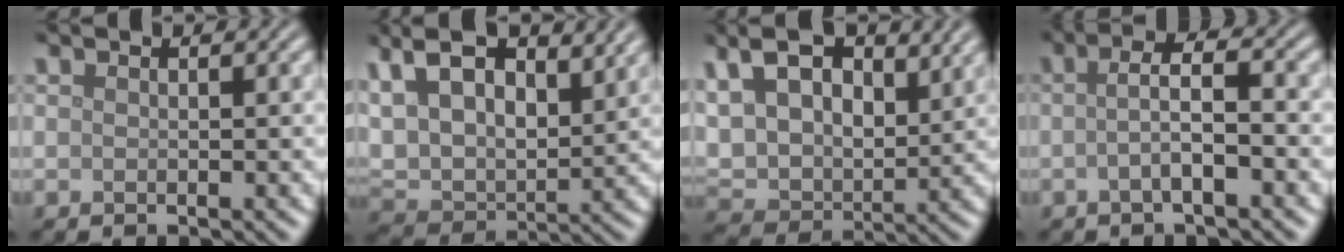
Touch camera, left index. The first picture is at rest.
{"total": 14.2, "force": [7.2, 7.6, 9.6], "torque": [-0.202, 0.028, 0.122]}
{"total": 11.8, "force": [5.5, 7.0, 7.7], "torque": [-0.167, 0.016, 0.094]}
{"total": 3.2, "force": [-0.6, 0.7, 3.1], "torque": [-0.058, 0.005, -0.016]}